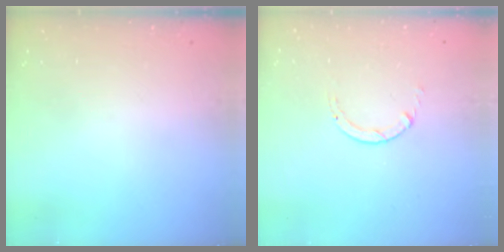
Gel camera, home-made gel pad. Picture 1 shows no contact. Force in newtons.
{"total": 0.6, "press": 0.5, "slide": 0.1}